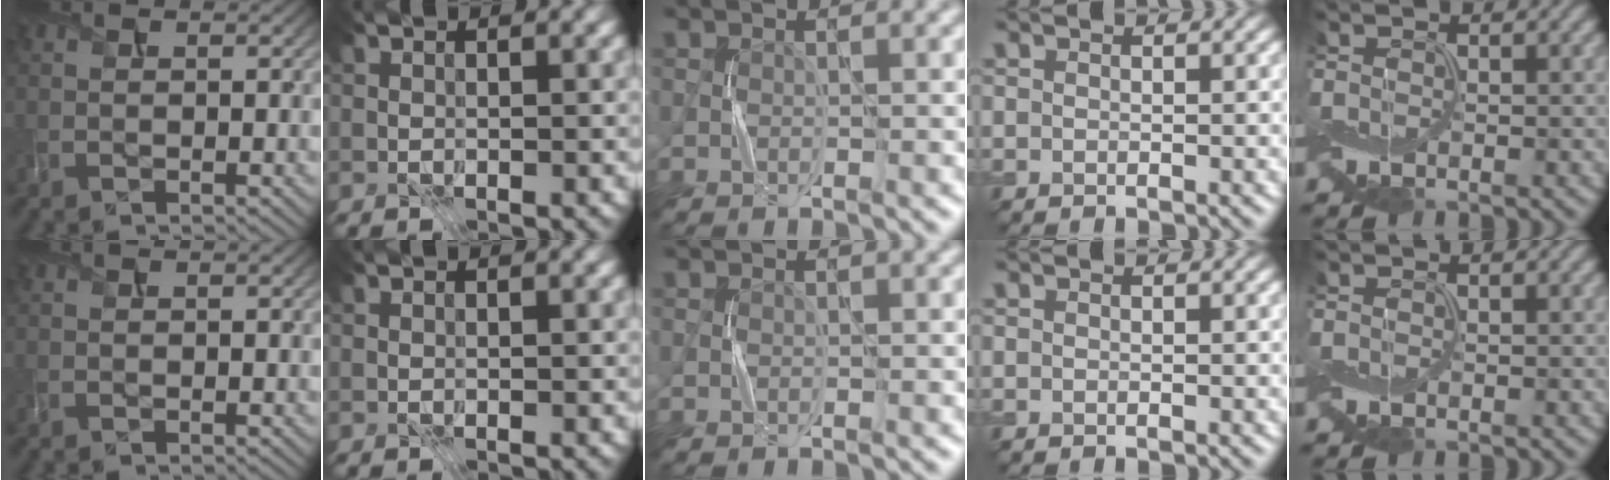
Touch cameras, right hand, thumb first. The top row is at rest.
{}